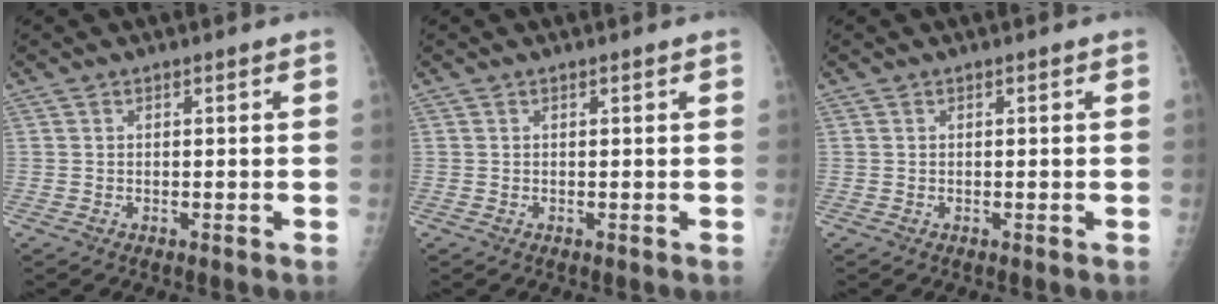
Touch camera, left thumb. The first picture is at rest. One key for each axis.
{"total": 0.0}
{"total": 0.0}